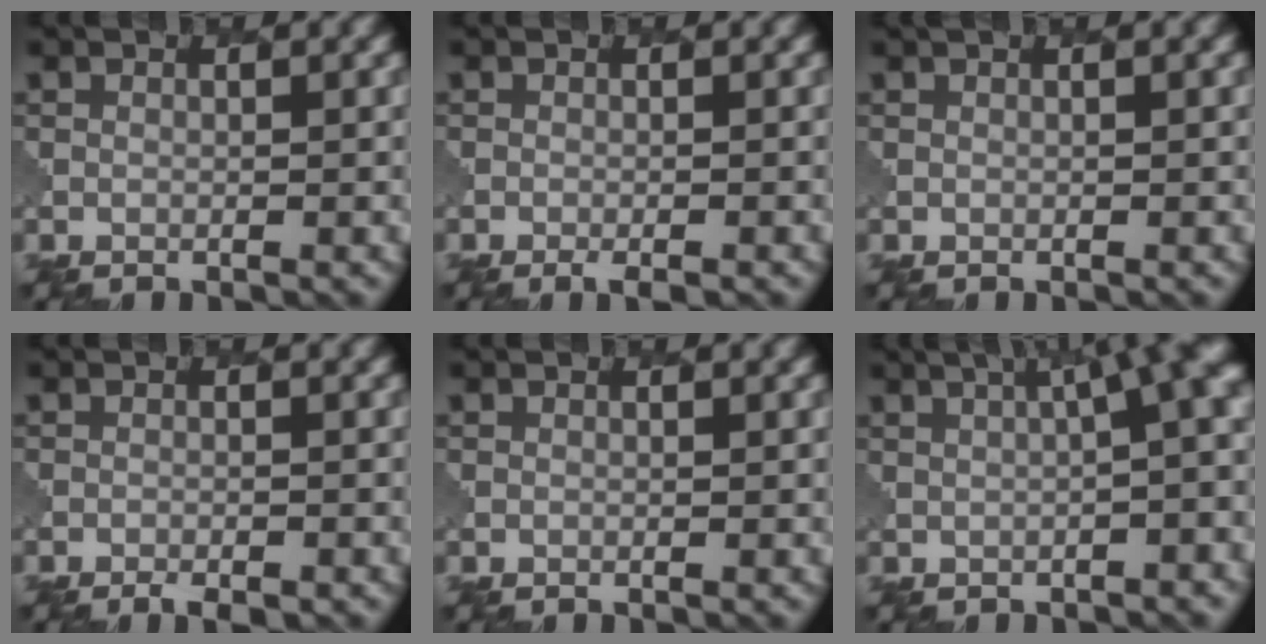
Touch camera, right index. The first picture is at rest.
{"total": 1.4, "force": [-0.9, 0.3, 1.1], "torque": [-0.014, -0.002, -0.014]}
{"total": 0.8, "force": [0.4, 0.2, 0.7], "torque": [-0.008, -0.004, 0.002]}
{"total": 1.6, "force": [-1.3, 0.4, 0.9], "torque": [-0.012, -0.002, -0.020]}
{"total": 0.0}
{"total": 11.5, "force": [2.0, 3.7, 10.7], "torque": [-0.067, 0.038, 0.028]}